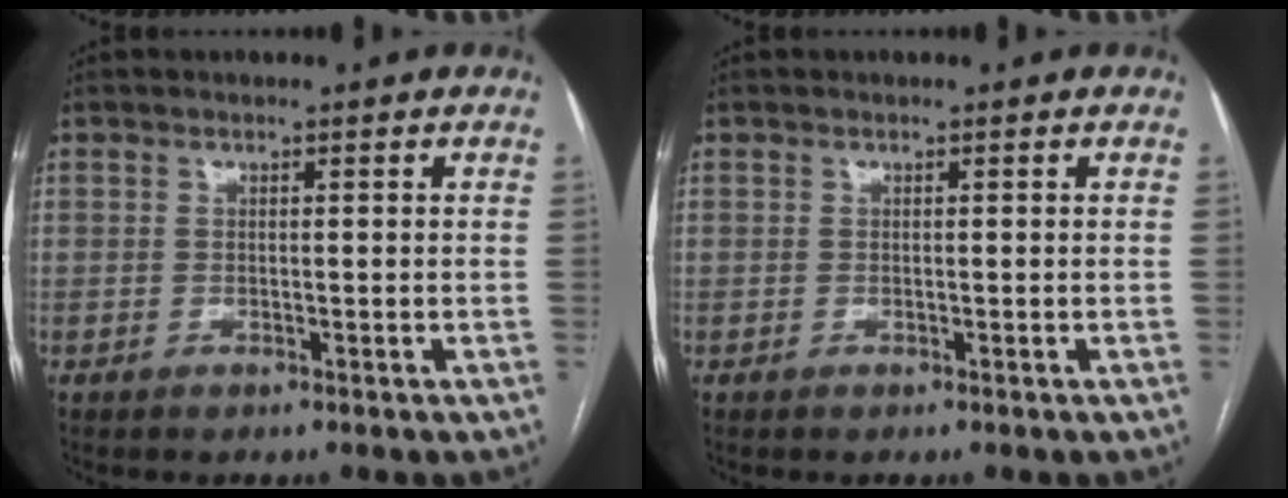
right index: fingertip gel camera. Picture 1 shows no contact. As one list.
[{"total": 0.0}]